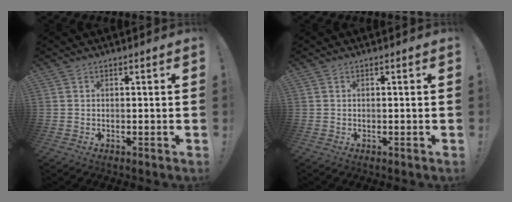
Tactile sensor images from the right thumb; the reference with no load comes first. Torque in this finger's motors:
{"motor_torque": [-0.02, 0.10, 0.08, -0.16, 0.00]}